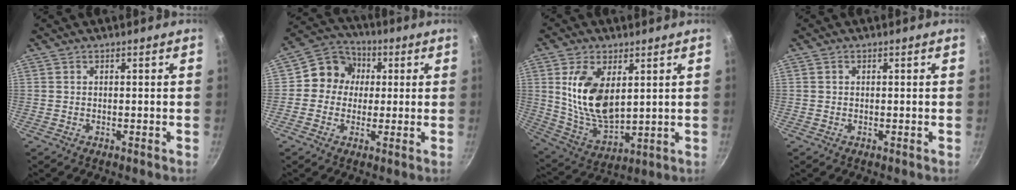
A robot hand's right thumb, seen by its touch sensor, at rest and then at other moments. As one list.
[{"total": 8.9, "force": [1.0, 8.3, 3.2], "torque": [-0.013, 0.019, -0.006]}, {"total": 14.5, "force": [3.6, 8.0, 11.6], "torque": [-0.204, -0.029, 0.084]}, {"total": 0.6, "force": [0.2, 0.5, 0.2], "torque": [-0.003, 0.004, 0.002]}]